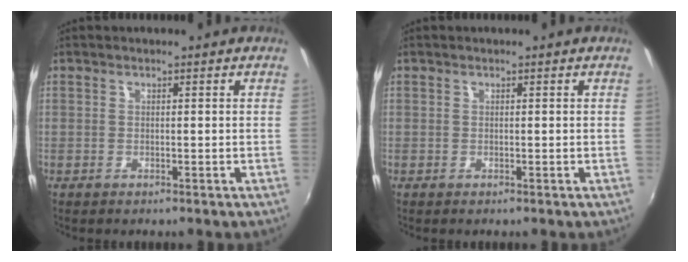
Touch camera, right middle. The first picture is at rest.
{"total": 0.0}